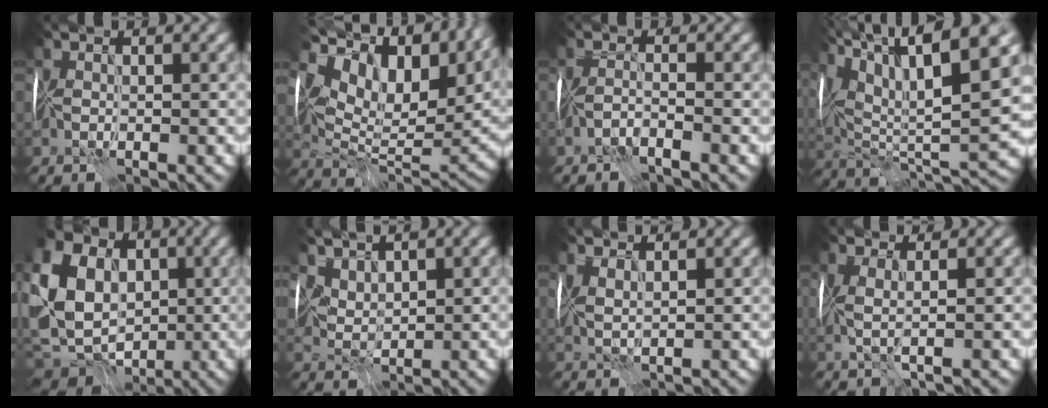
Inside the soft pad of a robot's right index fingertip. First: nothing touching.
{"total": 16.0, "force": [8.3, 8.3, 10.9], "torque": [-0.201, 0.025, 0.169]}
{"total": 1.2, "force": [-0.9, -0.3, 0.8], "torque": [-0.019, 0.008, -0.027]}
{"total": 15.2, "force": [7.8, 4.5, 12.2], "torque": [-0.241, 0.031, 0.156]}
{"total": 15.6, "force": [-0.2, 12.9, 8.8], "torque": [-0.210, 0.000, -0.026]}
{"total": 3.7, "force": [2.8, 2.0, 1.3], "torque": [-0.039, -0.014, 0.076]}
{"total": 2.3, "force": [1.8, 0.4, 1.3], "torque": [-0.033, 0.012, 0.028]}
{"total": 2.0, "force": [0.9, 0.1, 1.8], "torque": [-0.032, 0.007, 0.012]}